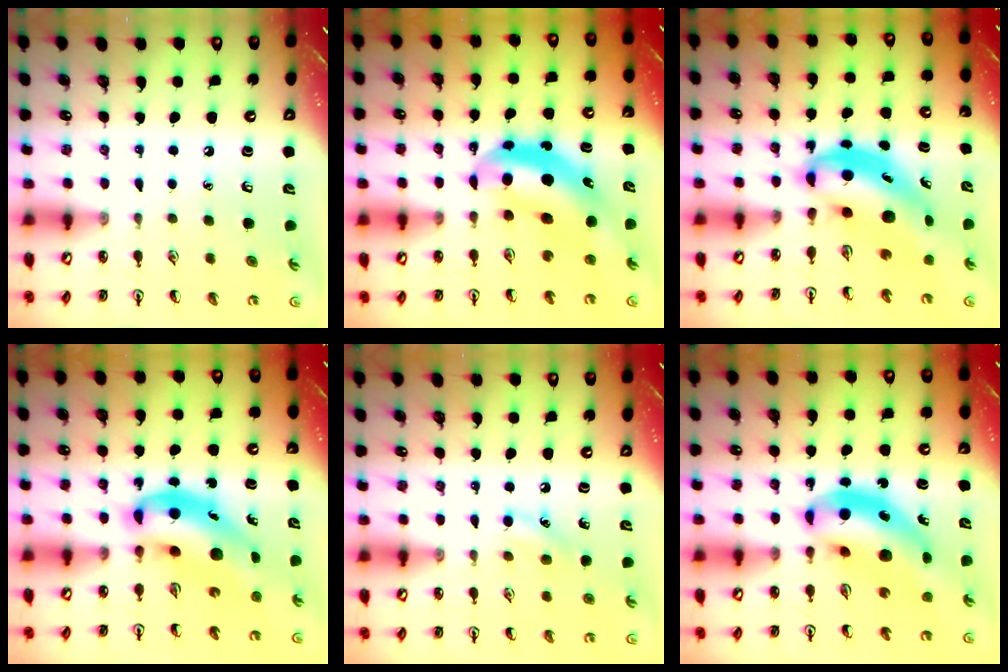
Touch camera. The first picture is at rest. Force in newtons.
{"total": 7.7, "press": 7.4, "slide": 2.0}
{"total": 7.7, "press": 7.4, "slide": 1.9}
{"total": 9.1, "press": 8.8, "slide": 2.4}
{"total": 7.0, "press": 6.7, "slide": 2.1}
{"total": 11.4, "press": 10.9, "slide": 3.3}